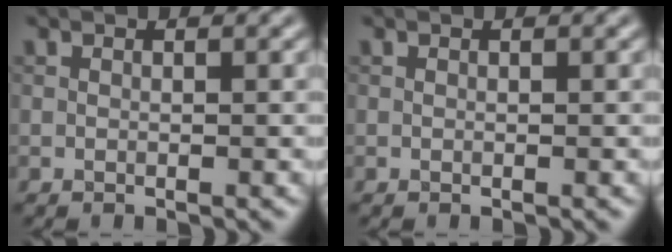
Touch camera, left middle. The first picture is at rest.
{"total": 0.0}